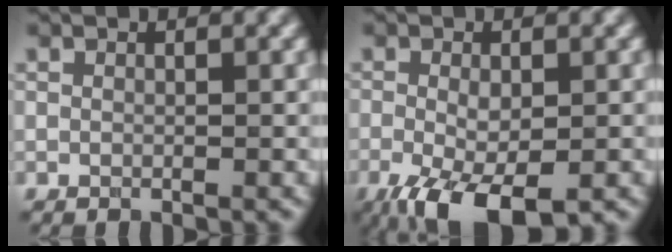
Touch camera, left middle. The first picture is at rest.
{"total": 6.3, "force": [-3.0, 2.6, 4.9], "torque": [-0.095, -0.016, -0.047]}